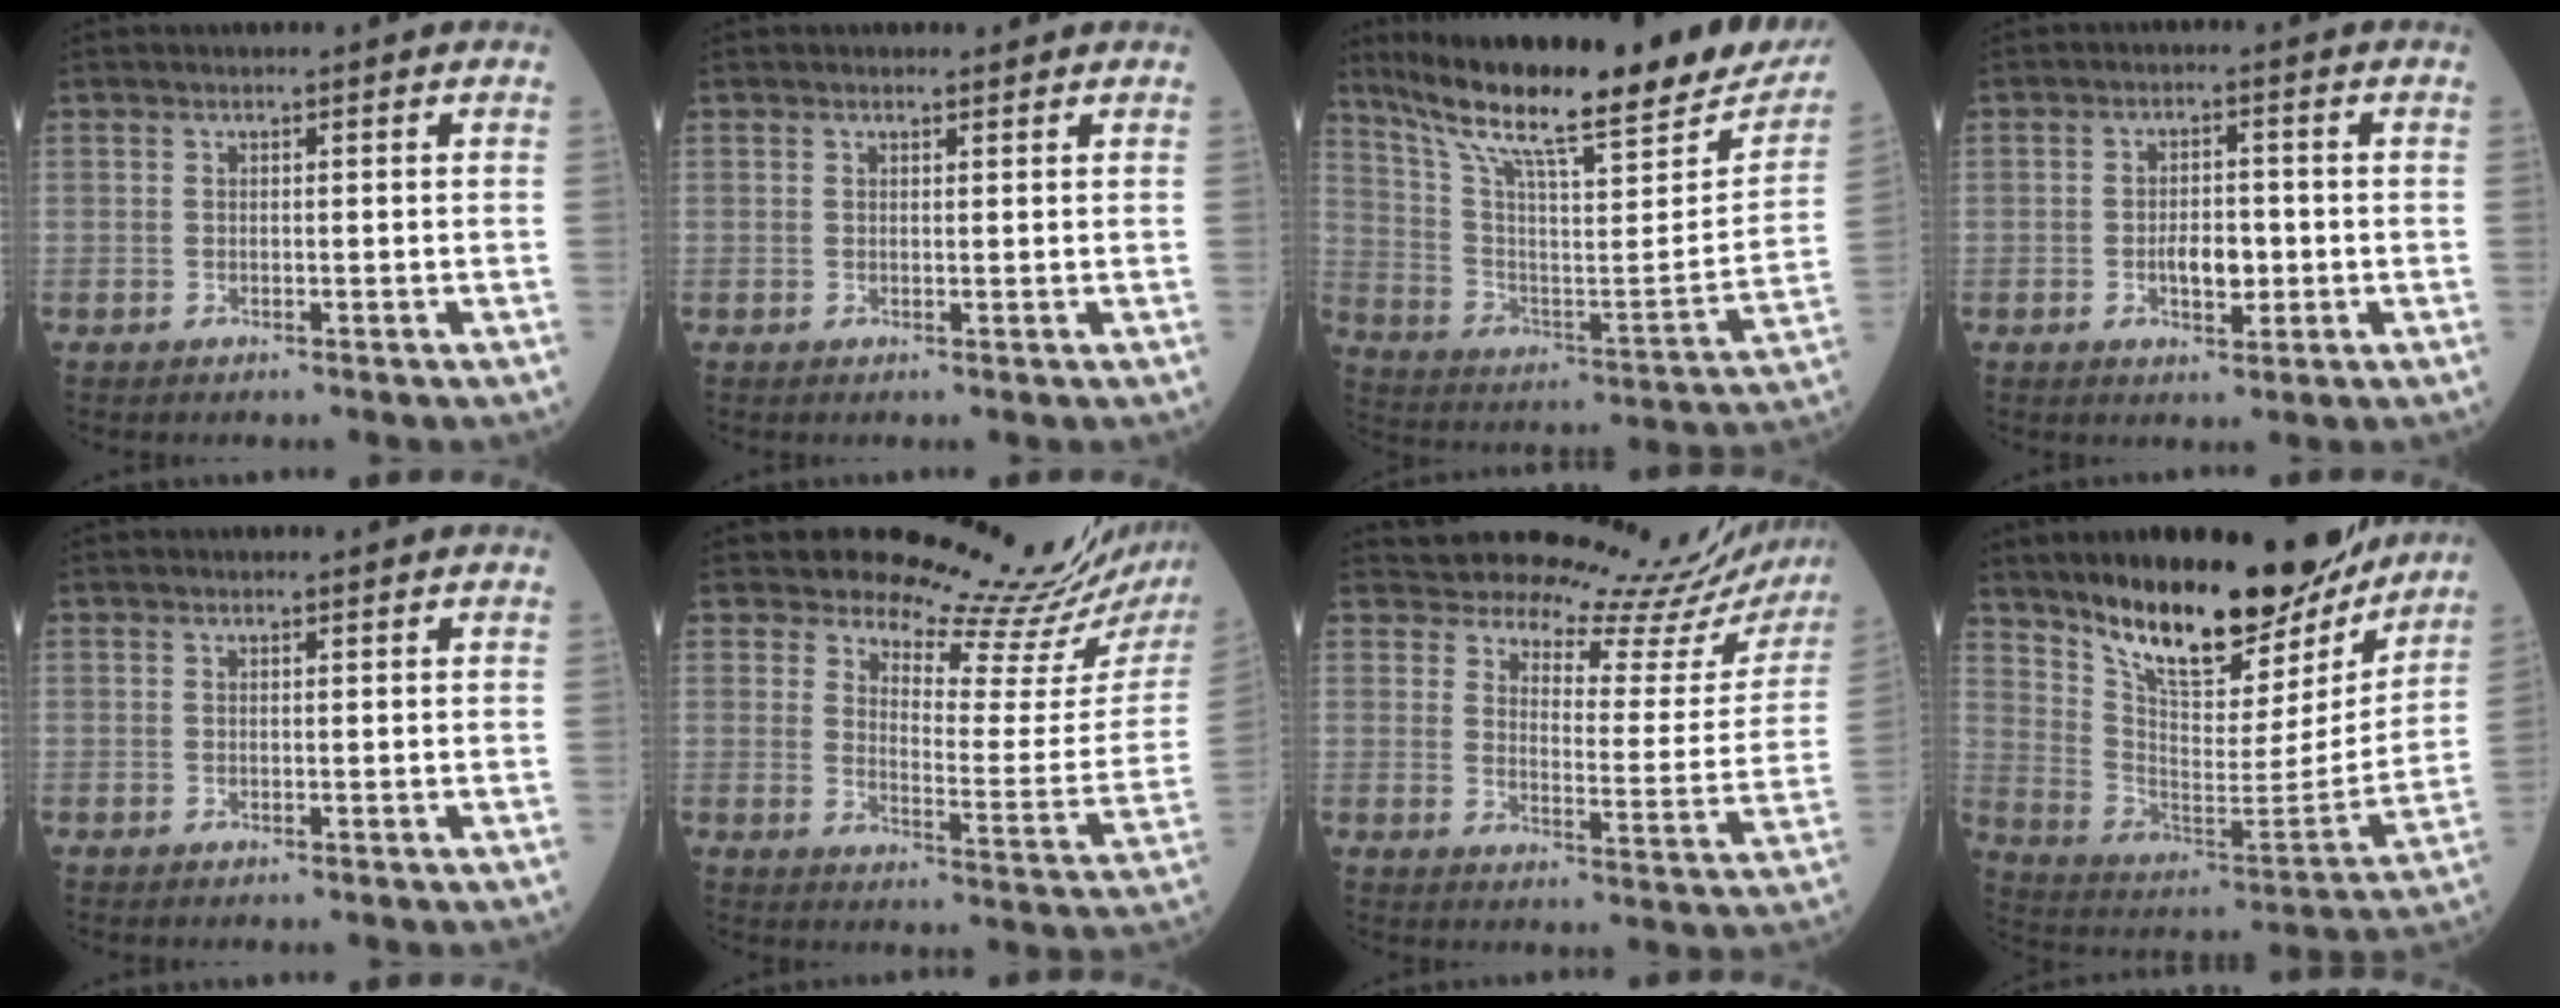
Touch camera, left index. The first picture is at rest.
{"total": 0.5, "force": [0.5, 0.2, 0.0], "torque": [-0.007, -0.006, 0.006]}
{"total": 29.4, "force": [23.5, 4.4, 17.0], "torque": [-0.288, -0.036, 0.337]}
{"total": 4.4, "force": [-1.1, 2.1, 3.7], "torque": [-0.064, -0.001, -0.017]}
{"total": 0.0}
{"total": 15.5, "force": [15.2, 0.7, 2.6], "torque": [-0.030, -0.121, 0.177]}
{"total": 18.0, "force": [17.7, 2.5, 2.0], "torque": [-0.014, -0.098, 0.190]}
{"total": 22.5, "force": [17.9, 7.2, 11.5], "torque": [-0.183, -0.032, 0.279]}